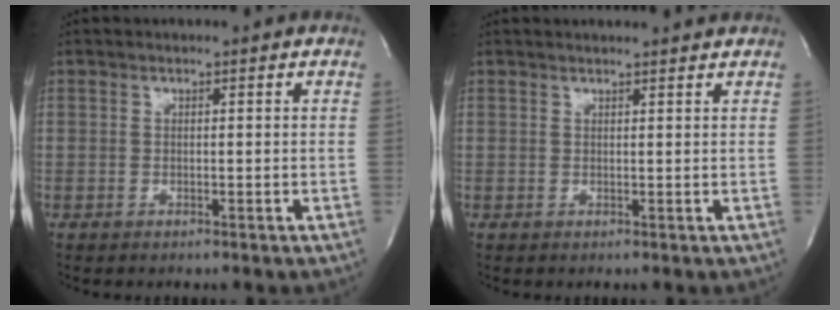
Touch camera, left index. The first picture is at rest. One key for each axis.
{"total": 4.3, "fx": 4.2, "fy": 0.2, "fz": 1.1, "tx": -0.018, "ty": 0.010, "tz": 0.044}